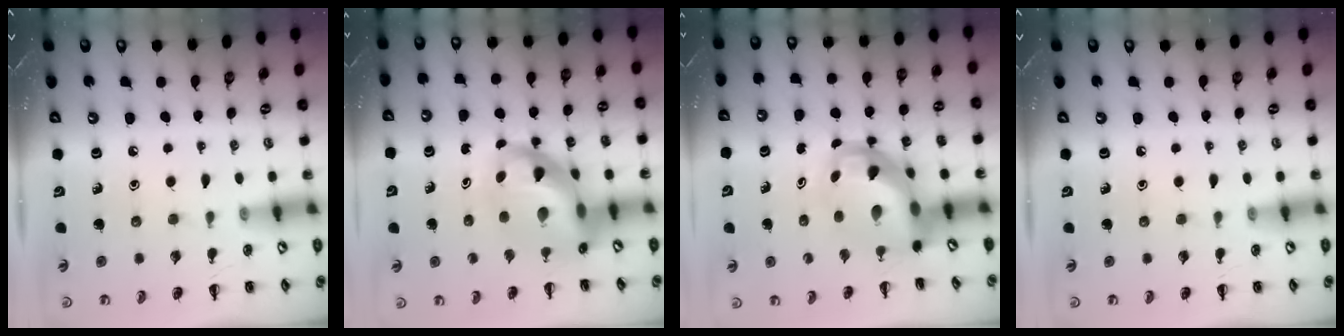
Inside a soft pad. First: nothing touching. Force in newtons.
{"total": 12.8, "press": 12.3, "slide": 3.4}
{"total": 6.3, "press": 6.2, "slide": 1.1}
{"total": 0.0}